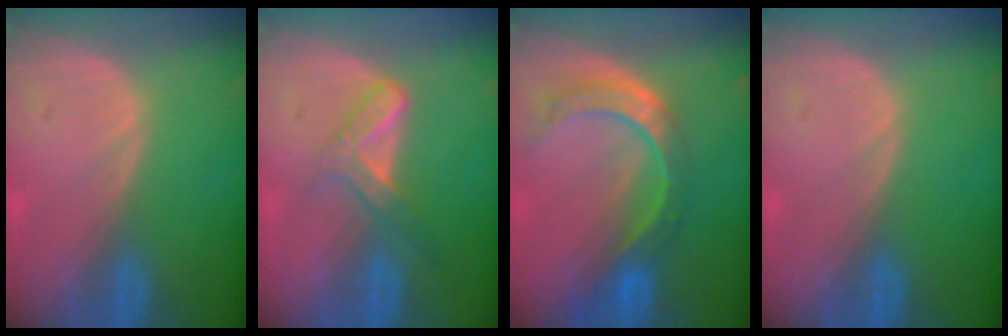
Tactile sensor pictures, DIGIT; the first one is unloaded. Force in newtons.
{"total": 5.3, "press": 4.6, "slide": 2.7}
{"total": 8.8, "press": 7.4, "slide": 4.9}
{"total": 0.0}